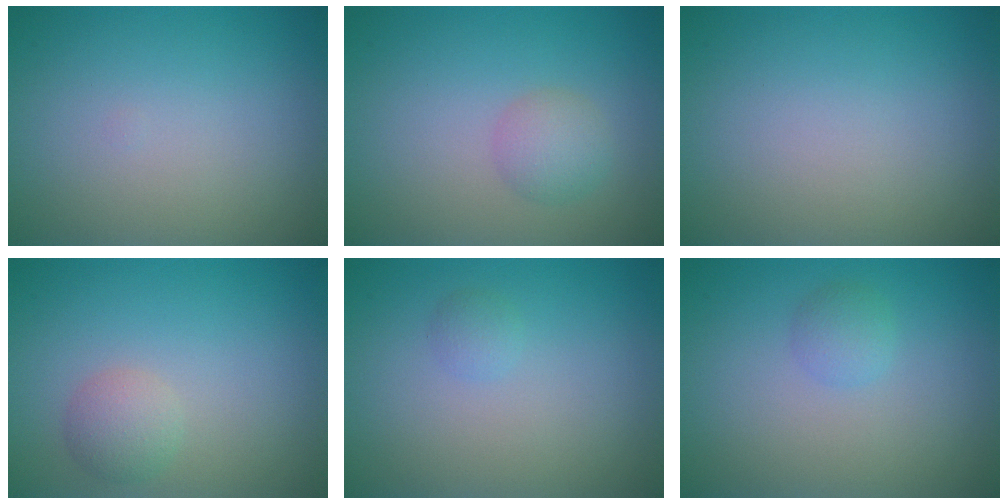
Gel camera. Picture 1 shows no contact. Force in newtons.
{"total": 2.1, "press": 2.1, "slide": 0.1}
{"total": 0.0}
{"total": 2.0, "press": 2.0, "slide": 0.0}
{"total": 0.8, "press": 0.8, "slide": 0.0}
{"total": 1.3, "press": 1.3, "slide": 0.0}